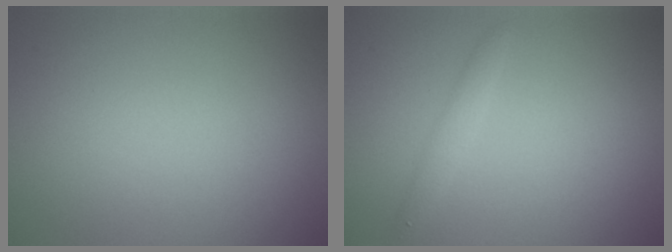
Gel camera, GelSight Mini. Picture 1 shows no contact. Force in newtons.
{"total": 1.2, "press": 1.2, "slide": 0.0}